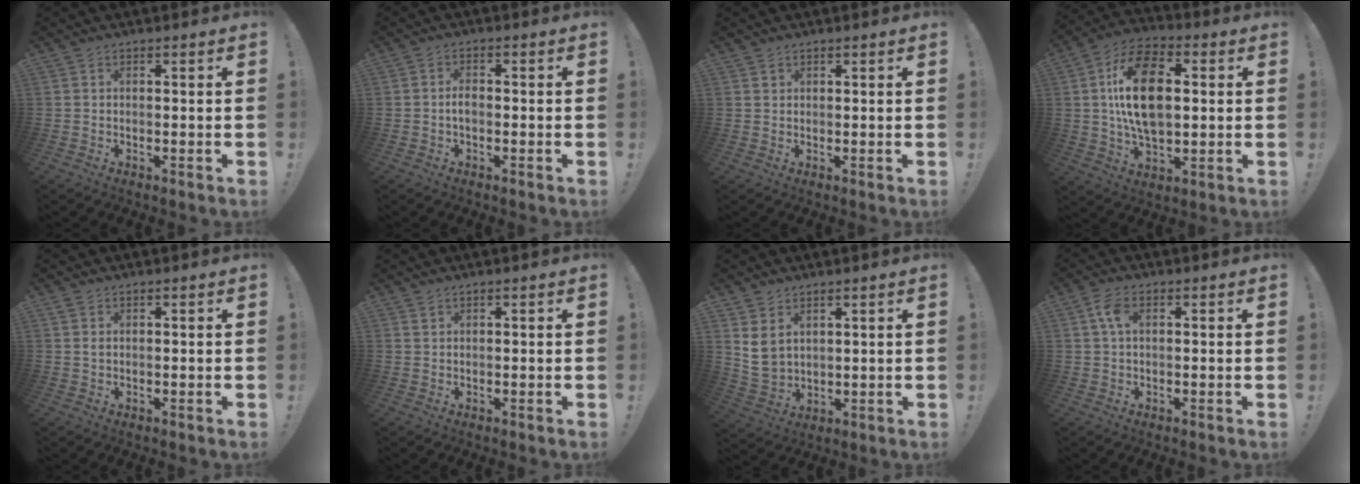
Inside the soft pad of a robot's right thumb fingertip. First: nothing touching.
{"total": 2.5, "force": [-0.7, 1.4, 2.0], "torque": [-0.028, 0.003, -0.015]}
{"total": 1.6, "force": [0.9, 1.3, 0.0], "torque": [0.008, -0.004, 0.014]}
{"total": 19.0, "force": [2.2, 11.3, 15.1], "torque": [-0.268, 0.005, 0.033]}
{"total": 1.1, "force": [0.5, 0.7, 0.6], "torque": [-0.012, 0.001, 0.010]}
{"total": 1.1, "force": [0.8, 0.7, 0.1], "torque": [-0.001, 0.000, 0.015]}
{"total": 6.8, "force": [3.7, 4.8, 3.2], "torque": [-0.056, -0.022, 0.074]}
{"total": 4.8, "force": [1.2, 2.5, 3.9], "torque": [-0.074, 0.007, 0.021]}